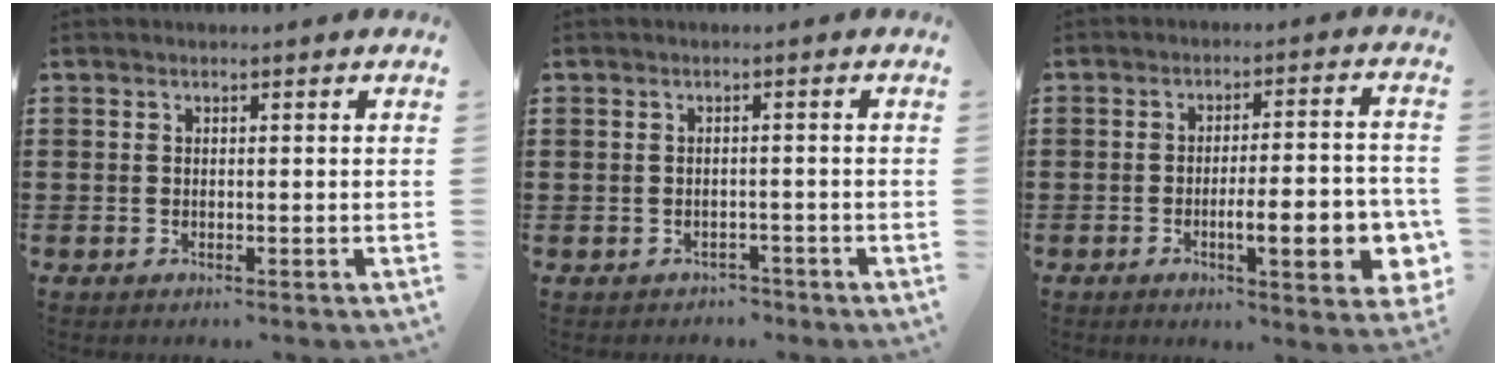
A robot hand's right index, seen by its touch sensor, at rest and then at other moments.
{"total": 1.3, "force": [-1.1, 0.7, -0.1], "torque": [-0.003, 0.004, -0.026]}
{"total": 9.4, "force": [-2.7, 2.4, 8.7], "torque": [-0.123, -0.005, -0.044]}